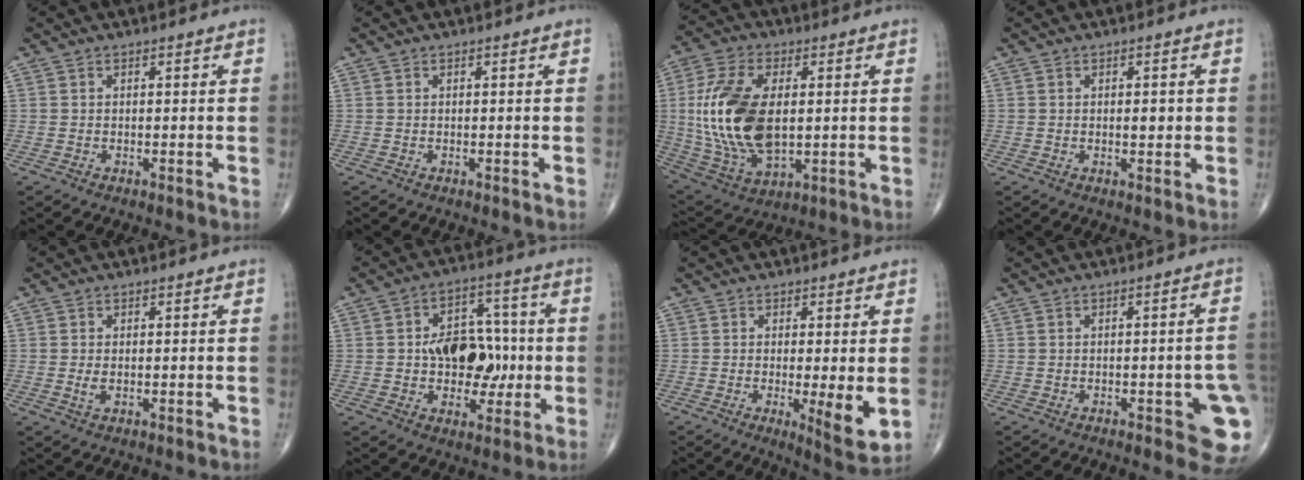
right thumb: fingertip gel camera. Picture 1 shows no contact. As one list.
[{"total": 0.0}, {"total": 19.7, "force": [1.2, 10.8, 16.5], "torque": [-0.340, -0.011, 0.029]}, {"total": 1.9, "force": [0.1, 0.9, 1.7], "torque": [-0.020, 0.000, 0.000]}, {"total": 1.7, "force": [0.0, 0.9, 1.4], "torque": [-0.030, -0.005, -0.001]}, {"total": 14.0, "force": [-0.6, 9.5, 10.3], "torque": [-0.099, 0.033, -0.004]}, {"total": 6.9, "force": [-0.6, 1.4, 6.7], "torque": [-0.105, -0.024, -0.010]}, {"total": 10.2, "force": [-2.6, 3.3, 9.2], "torque": [-0.092, 0.005, -0.027]}]